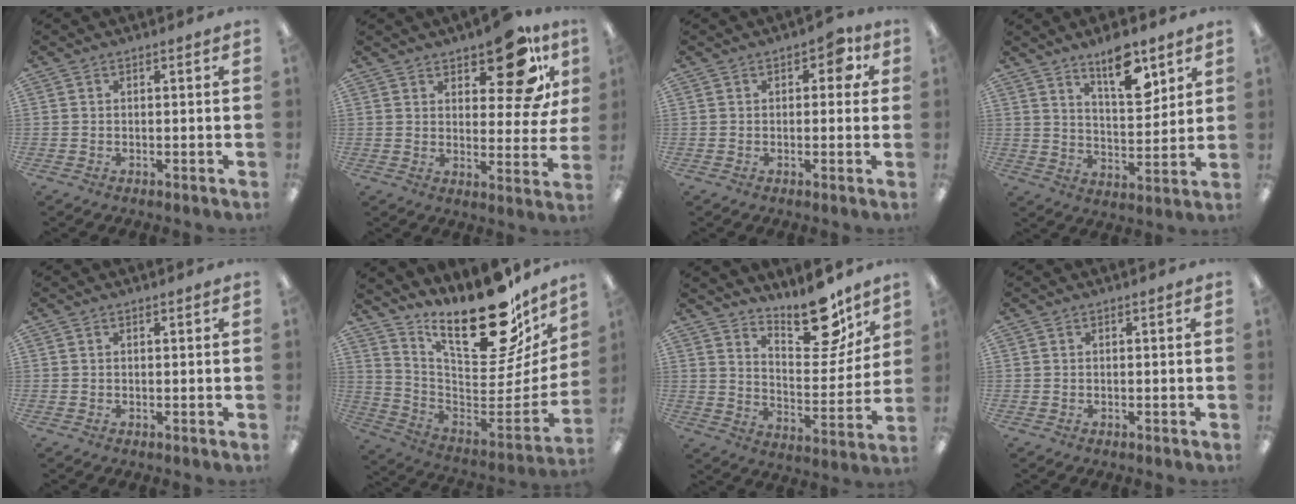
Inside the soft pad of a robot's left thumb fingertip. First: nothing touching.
{"total": 14.2, "force": [9.2, 5.9, 9.2], "torque": [-0.112, -0.053, 0.154]}
{"total": 4.6, "force": [1.5, 2.6, 3.4], "torque": [-0.046, 0.003, 0.021]}
{"total": 12.3, "force": [8.6, 4.8, 7.3], "torque": [-0.100, -0.052, 0.146]}
{"total": 0.0}
{"total": 25.6, "force": [17.7, 9.4, 16.0], "torque": [-0.213, -0.138, 0.300]}
{"total": 16.5, "force": [13.1, 6.2, 8.0], "torque": [-0.102, -0.099, 0.222]}
{"total": 0.0}